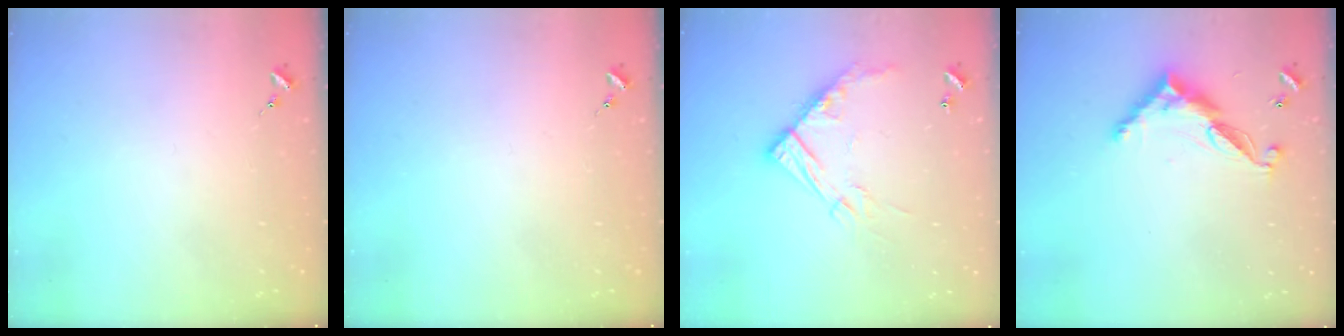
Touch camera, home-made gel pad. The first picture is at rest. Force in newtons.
{"total": 0.0}
{"total": 14.3, "press": 14.3, "slide": 1.0}
{"total": 11.6, "press": 11.6, "slide": 0.3}